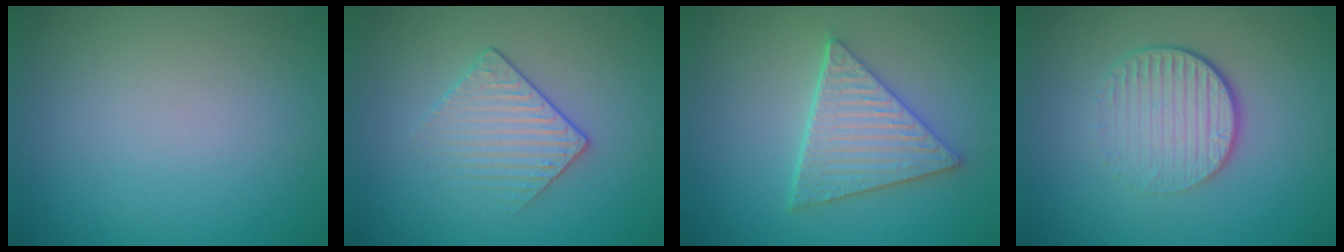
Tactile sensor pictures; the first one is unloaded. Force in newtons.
{"total": 2.1, "press": 1.8, "slide": 1.1}
{"total": 5.0, "press": 4.2, "slide": 2.6}
{"total": 4.5, "press": 2.8, "slide": 3.5}